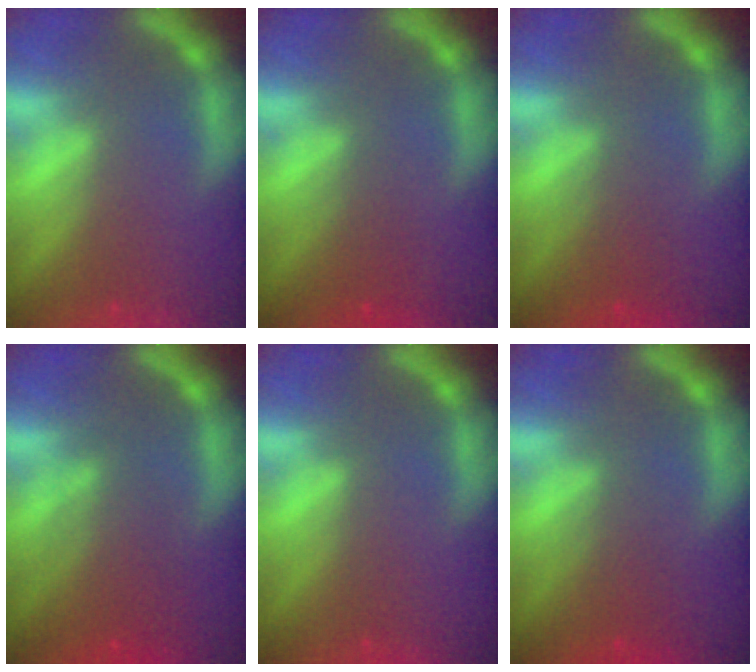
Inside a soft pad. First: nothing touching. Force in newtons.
{"total": 2.0}
{"total": 2.5}
{"total": 4.6}
{"total": 0.0}
{"total": 2.5}